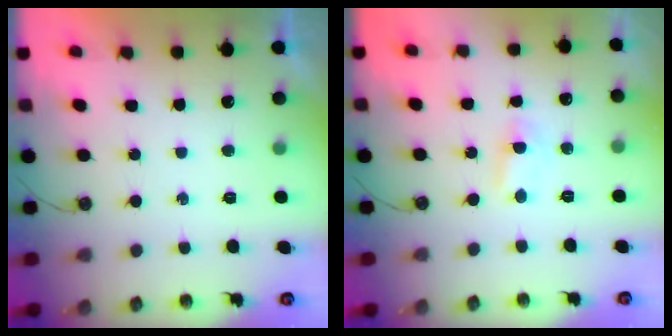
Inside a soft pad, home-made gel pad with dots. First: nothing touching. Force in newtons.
{"total": 1.0, "press": 0.9, "slide": 0.6}